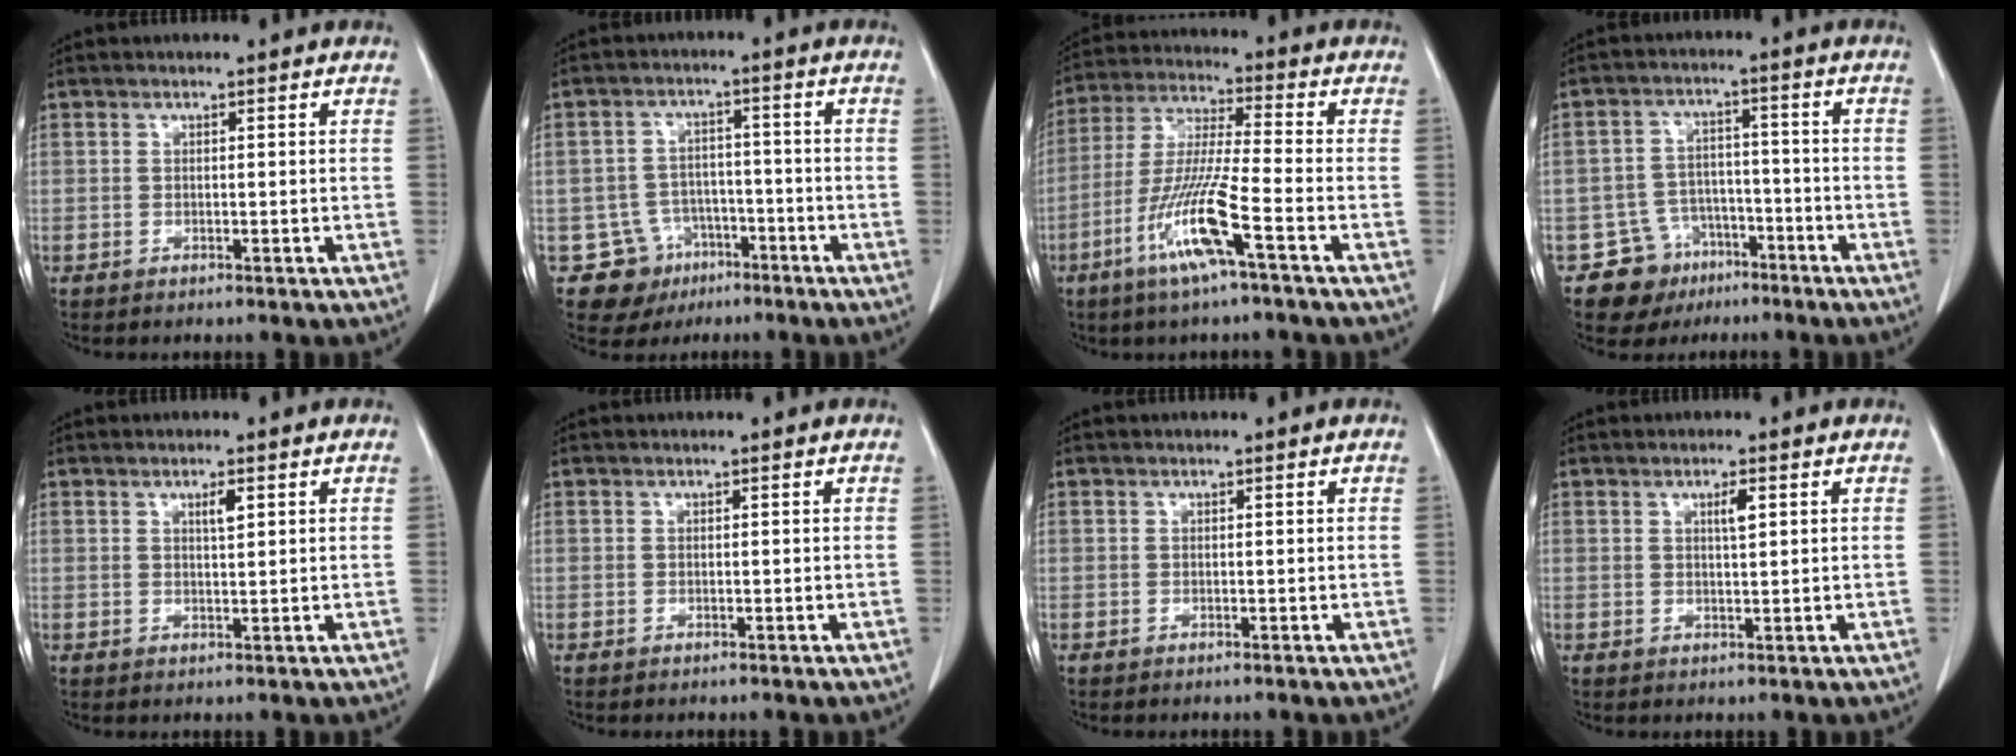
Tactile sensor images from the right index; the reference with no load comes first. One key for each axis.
{"total": 7.9, "fx": -4.1, "fy": 6.7, "fz": 0.3, "tx": -0.005, "ty": 0.019, "tz": -0.054}
{"total": 11.8, "fx": -5.5, "fy": -0.4, "fz": 10.5, "tx": -0.217, "ty": -0.013, "tz": -0.110}
{"total": 7.6, "fx": -4.6, "fy": 6.0, "fz": 0.5, "tx": -0.003, "ty": 0.023, "tz": -0.067}
{"total": 1.8, "fx": 0.8, "fy": 0.3, "fz": 1.6, "tx": -0.028, "ty": -0.003, "tz": 0.013}
{"total": 0.0}
{"total": 0.0}
{"total": 2.0, "fx": 0.8, "fy": 0.2, "fz": 1.8, "tx": -0.033, "ty": -0.001, "tz": 0.012}